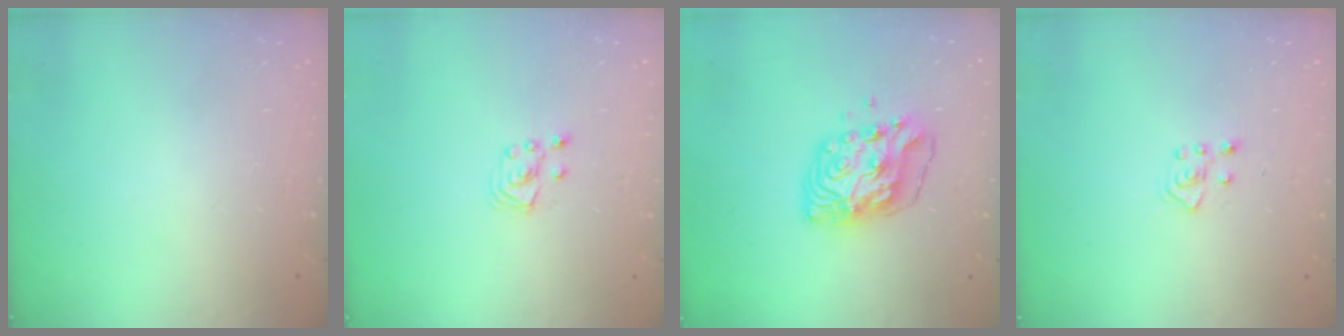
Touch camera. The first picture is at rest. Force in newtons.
{"total": 2.6, "press": 2.6, "slide": 0.3}
{"total": 10.5, "press": 10.4, "slide": 1.7}
{"total": 4.9, "press": 4.8, "slide": 0.8}